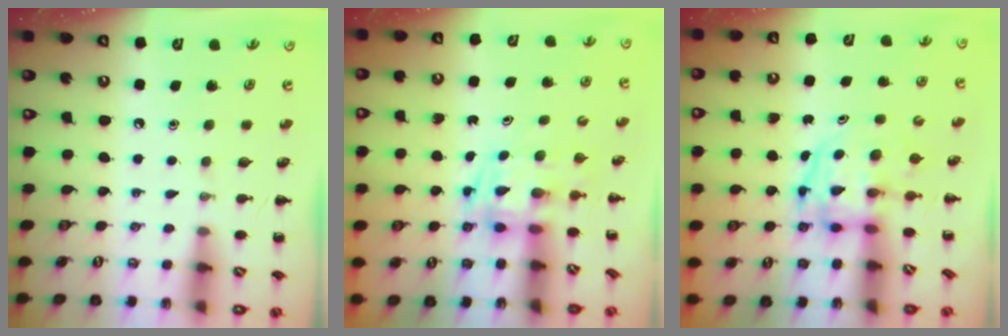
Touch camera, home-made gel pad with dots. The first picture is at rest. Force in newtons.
{"total": 2.8, "press": 2.7, "slide": 0.7}
{"total": 3.9, "press": 3.8, "slide": 0.6}